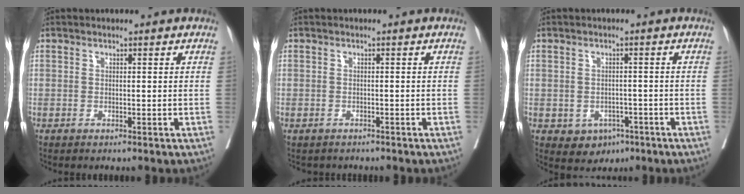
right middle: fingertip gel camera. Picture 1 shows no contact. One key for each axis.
{"total": 2.2, "fx": -1.8, "fy": 1.1, "fz": 0.3, "tx": -0.011, "ty": -0.001, "tz": -0.025}
{"total": 4.2, "fx": -1.9, "fy": 3.4, "fz": 1.6, "tx": -0.016, "ty": 0.005, "tz": -0.016}